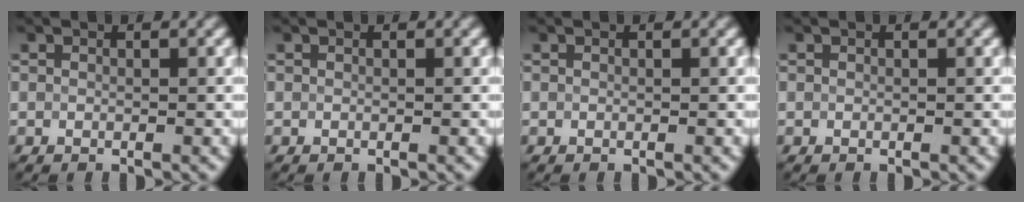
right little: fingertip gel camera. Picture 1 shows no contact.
{"total": 0.0}
{"total": 0.0}
{"total": 0.0}